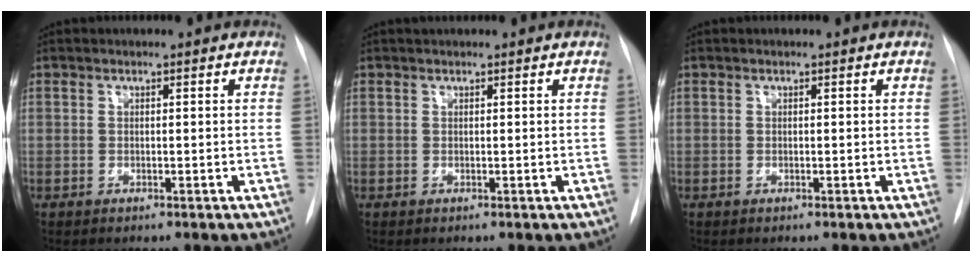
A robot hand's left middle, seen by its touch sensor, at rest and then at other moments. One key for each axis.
{"total": 0.9, "fx": 0.8, "fy": 0.1, "fz": 0.3, "tx": -0.011, "ty": 0.014, "tz": 0.016}
{"total": 0.0}